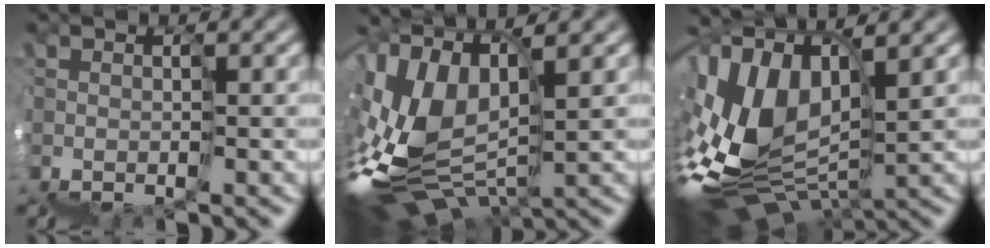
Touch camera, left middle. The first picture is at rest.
{"total": 8.1, "force": [2.6, 4.3, 6.4], "torque": [-0.176, 0.040, 0.045]}
{"total": 9.9, "force": [2.7, 5.3, 7.9], "torque": [-0.186, 0.032, 0.048]}